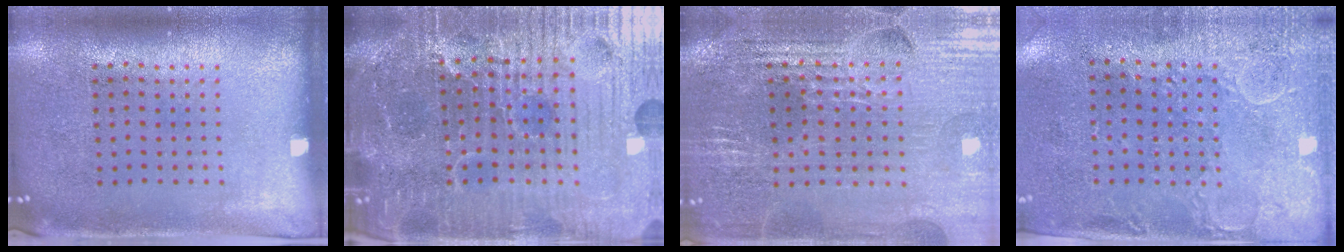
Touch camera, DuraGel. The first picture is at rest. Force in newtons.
{"total": 7.3, "press": 6.5, "slide": 3.2}
{"total": 3.2, "press": 3.2, "slide": 0.4}
{"total": 3.1, "press": 2.3, "slide": 2.0}